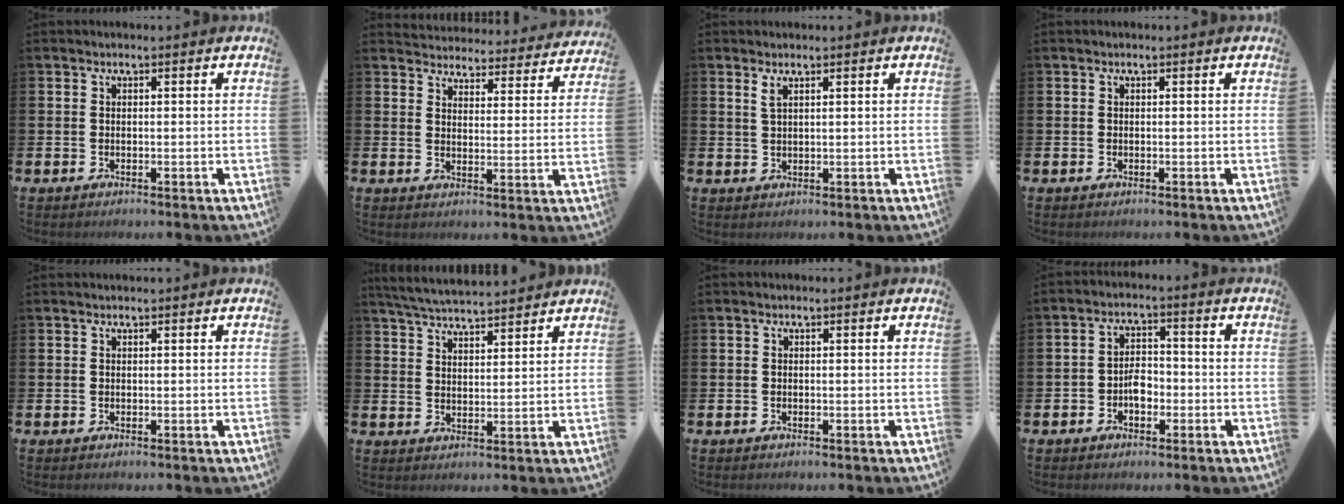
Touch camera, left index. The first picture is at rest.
{"total": 3.9, "force": [3.9, 0.6, 0.2], "torque": [-0.018, -0.036, 0.064]}
{"total": 1.5, "force": [1.2, 0.3, 0.9], "torque": [-0.015, 0.000, 0.020]}
{"total": 0.0}
{"total": 0.0}
{"total": 5.2, "force": [5.2, 0.3, 0.8], "torque": [-0.034, -0.025, 0.093]}
{"total": 0.0}
{"total": 3.4, "force": [-1.2, 2.2, 2.2], "torque": [-0.036, 0.004, -0.027]}